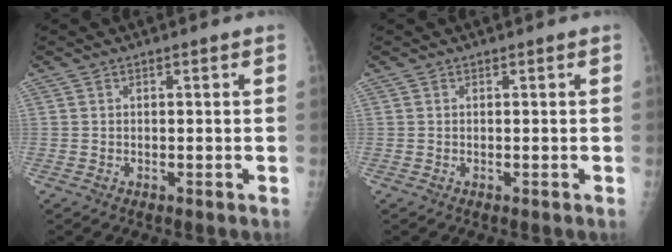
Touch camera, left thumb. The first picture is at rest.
{"total": 0.0}